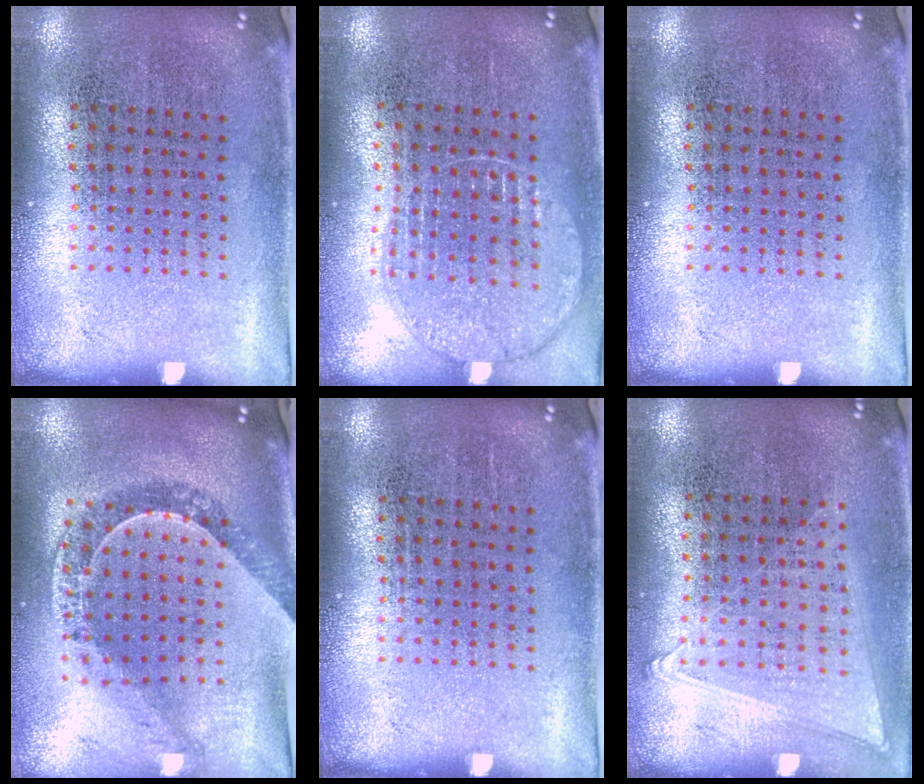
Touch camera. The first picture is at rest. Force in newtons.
{"total": 1.0, "press": 1.0, "slide": 0.1}
{"total": 0.0}
{"total": 1.1, "press": 1.1, "slide": 0.2}
{"total": 0.0}
{"total": 1.0, "press": 0.9, "slide": 0.4}